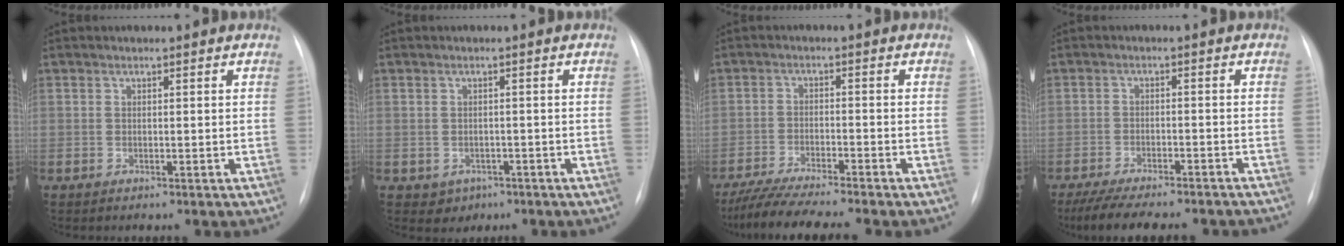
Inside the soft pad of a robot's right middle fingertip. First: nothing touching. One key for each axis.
{"total": 2.4, "fx": -0.9, "fy": 2.2, "fz": 0.5, "tx": -0.005, "ty": 0.006, "tz": -0.004}
{"total": 9.3, "fx": -8.0, "fy": -0.7, "fz": 4.6, "tx": -0.077, "ty": -0.026, "tz": -0.134}
{"total": 16.4, "fx": -14.4, "fy": 3.4, "fz": 7.2, "tx": -0.132, "ty": -0.014, "tz": -0.193}